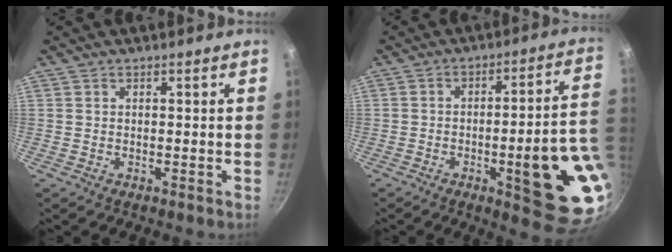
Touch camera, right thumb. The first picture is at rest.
{"total": 19.6, "force": [-3.5, 5.0, 18.6], "torque": [-0.206, 0.011, -0.041]}